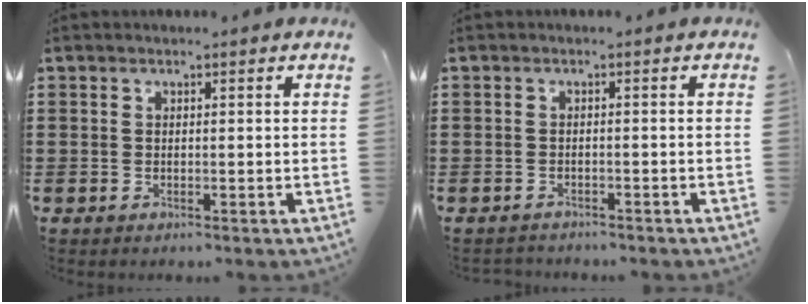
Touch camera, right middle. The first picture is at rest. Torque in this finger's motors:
{"motor_torque": [-0.02, -0.02, -0.06, -0.02]}